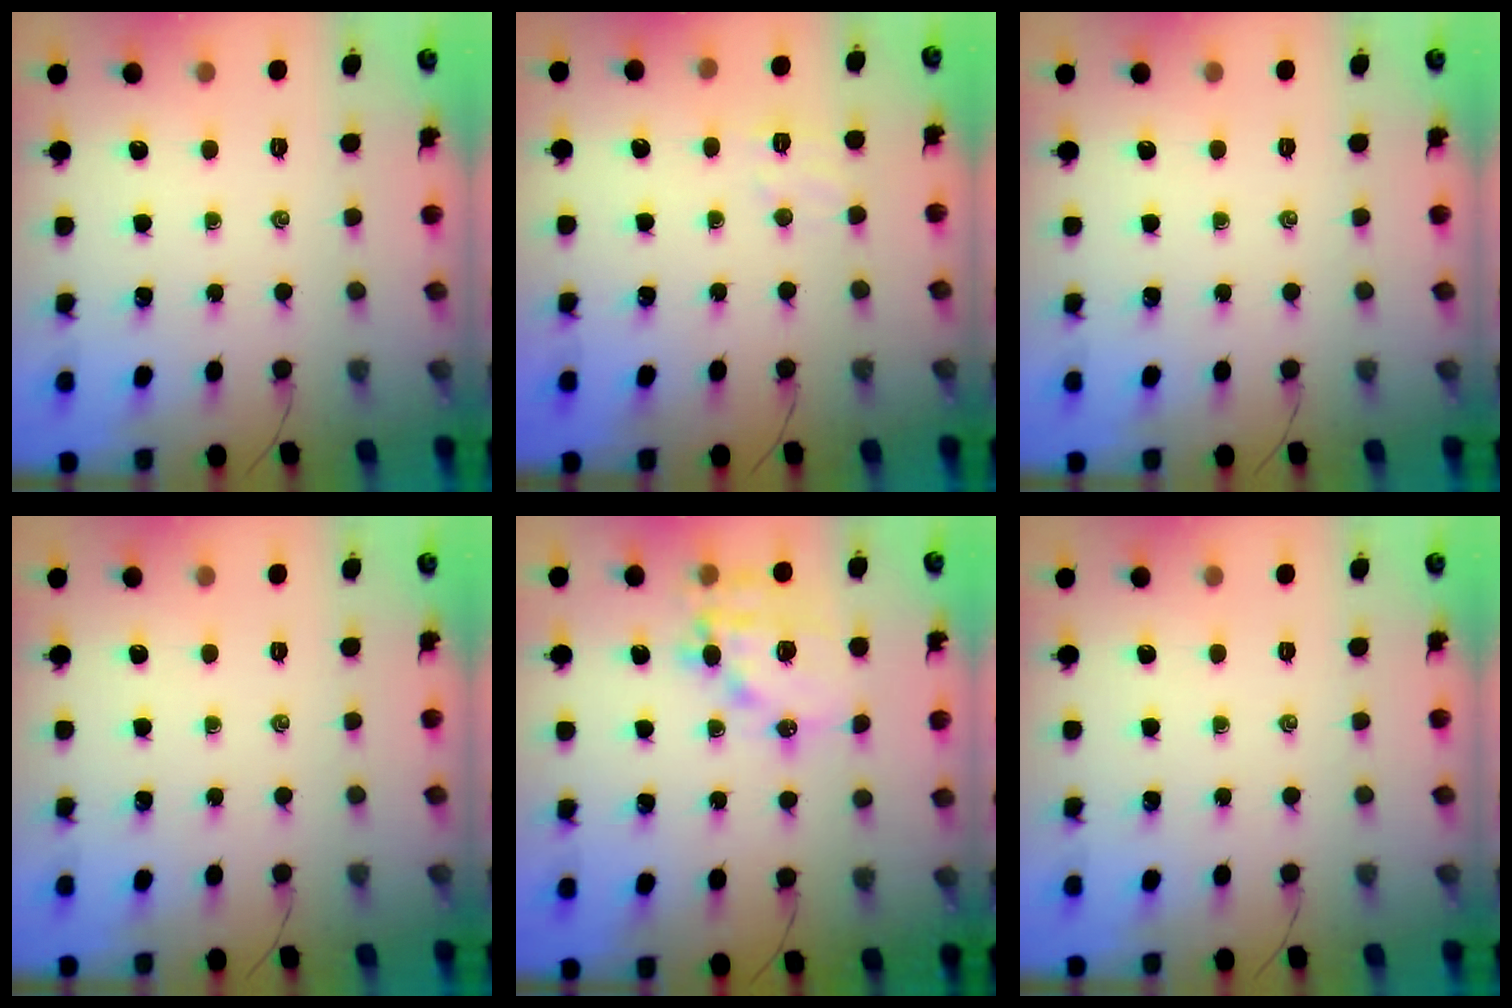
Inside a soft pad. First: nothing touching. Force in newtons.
{"total": 4.6, "press": 4.4, "slide": 1.1}
{"total": 0.0}
{"total": 0.0}
{"total": 13.8, "press": 13.4, "slide": 3.3}
{"total": 0.0}